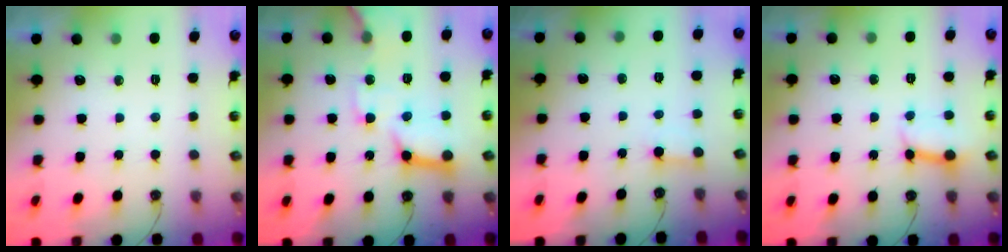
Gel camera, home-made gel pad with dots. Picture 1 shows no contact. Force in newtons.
{"total": 16.7, "press": 16.6, "slide": 2.1}
{"total": 2.3, "press": 2.3, "slide": 0.2}
{"total": 7.2, "press": 7.2, "slide": 0.8}